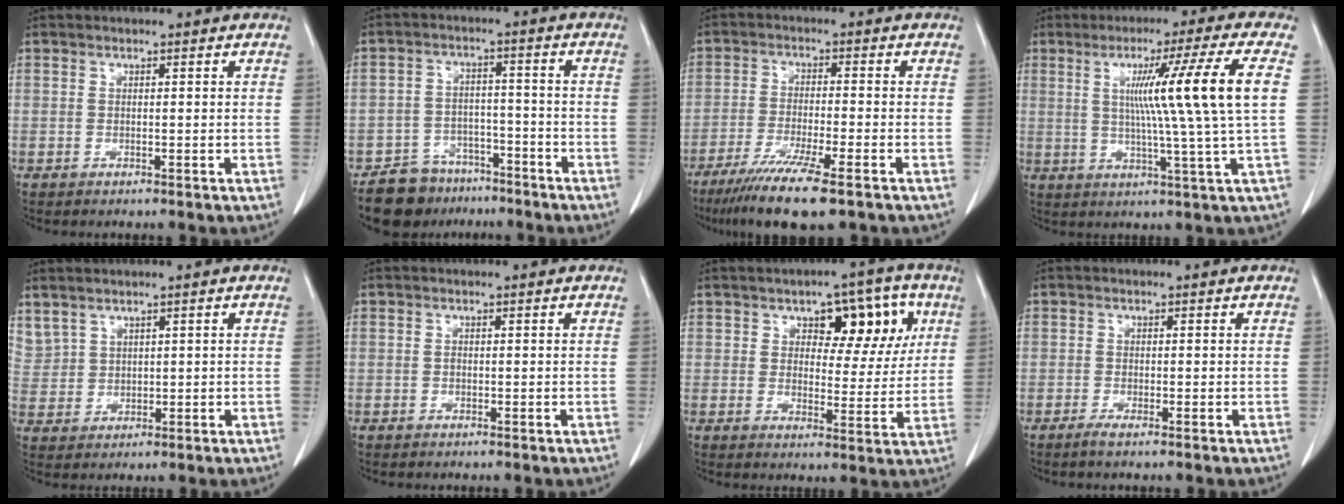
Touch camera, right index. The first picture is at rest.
{"total": 9.0, "force": [-7.4, 4.9, 1.5], "torque": [-0.018, 0.014, -0.120]}
{"total": 11.0, "force": [-7.6, 0.3, 8.0], "torque": [-0.136, -0.030, -0.122]}
{"total": 13.5, "force": [2.4, -3.0, 13.0], "torque": [-0.196, 0.002, 0.041]}
{"total": 5.3, "force": [3.8, 3.5, 1.3], "torque": [-0.041, 0.011, 0.095]}
{"total": 0.0}
{"total": 9.6, "force": [3.9, 4.7, 7.3], "torque": [-0.081, 0.021, 0.054]}
{"total": 1.4, "force": [-1.0, -0.2, 1.0], "torque": [-0.021, -0.003, -0.021]}